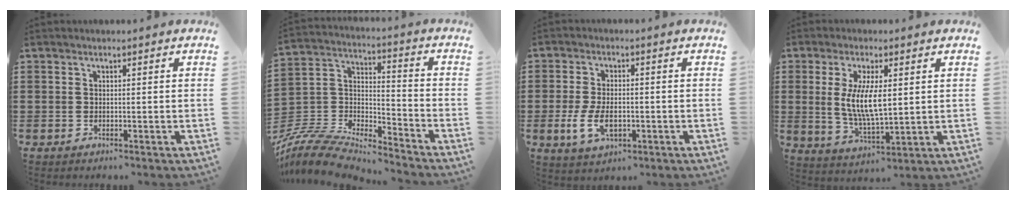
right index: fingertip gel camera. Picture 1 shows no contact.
{"total": 9.9, "force": [-9.2, 2.3, 2.9], "torque": [-0.077, 0.008, -0.187]}
{"total": 5.8, "force": [-1.3, 3.2, 4.7], "torque": [-0.102, -0.002, -0.025]}
{"total": 8.2, "force": [1.2, 2.8, 7.6], "torque": [-0.160, 0.001, 0.017]}